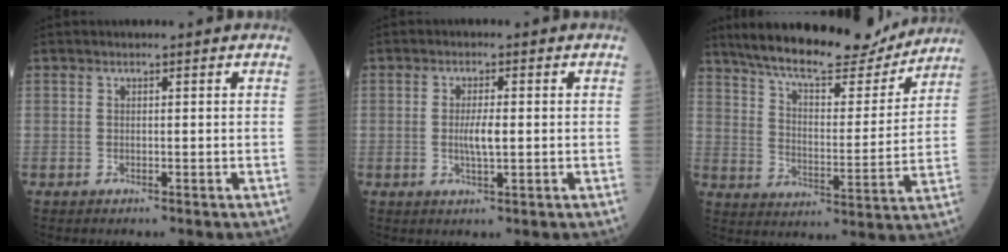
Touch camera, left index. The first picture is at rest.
{"total": 3.1, "force": [-0.3, 0.5, 3.0], "torque": [-0.059, -0.006, -0.006]}
{"total": 19.0, "force": [16.8, 4.1, 8.1], "torque": [-0.130, -0.004, 0.247]}